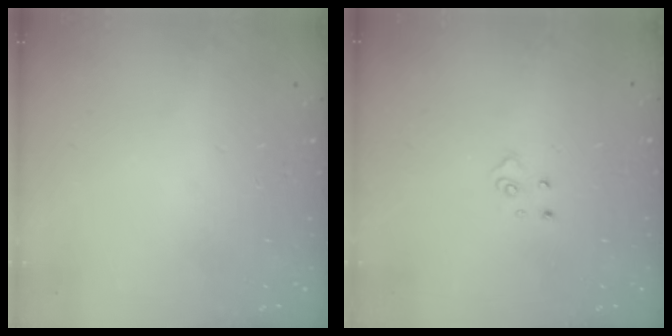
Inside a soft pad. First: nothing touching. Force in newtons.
{"total": 4.3, "press": 4.3, "slide": 0.4}